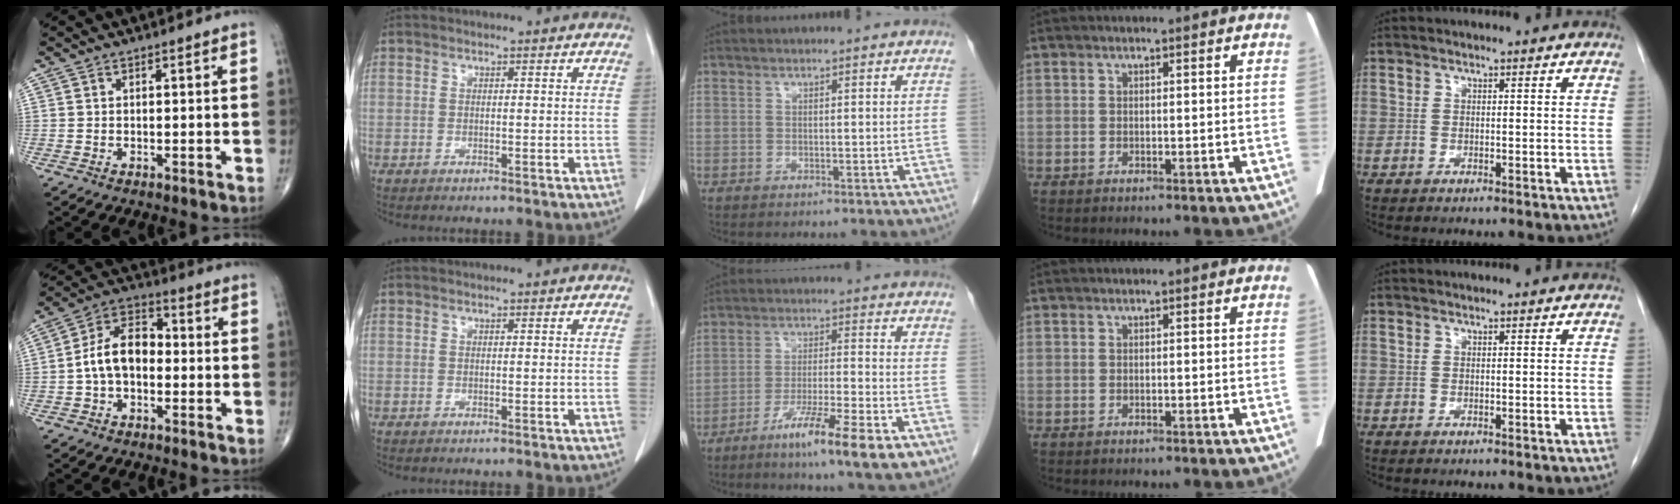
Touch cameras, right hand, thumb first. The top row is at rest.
{"thumb": {"total": 10.1, "force": [-1.1, 6.4, 7.7], "torque": [-0.128, 0.037, -0.033]}, "middle": {"total": 11.3, "force": [-6.4, 0.1, 9.3], "torque": [-0.162, -0.021, -0.108]}}